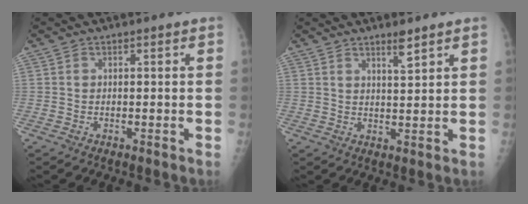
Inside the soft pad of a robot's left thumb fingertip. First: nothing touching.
{"total": 3.3, "force": [2.4, 0.4, 2.1], "torque": [-0.030, -0.022, 0.042]}